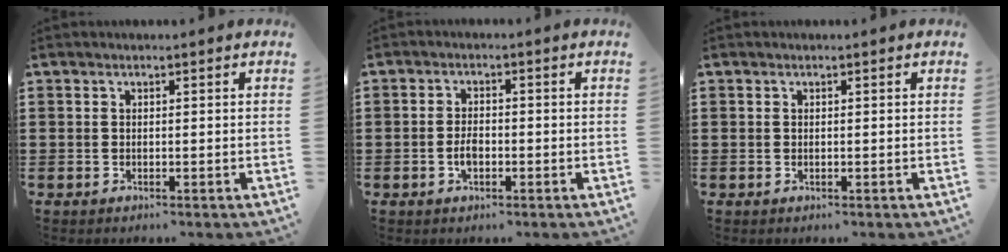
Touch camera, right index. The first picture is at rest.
{"total": 2.8, "force": [-0.9, 1.4, 2.2], "torque": [-0.051, 0.002, -0.019]}
{"total": 0.0}